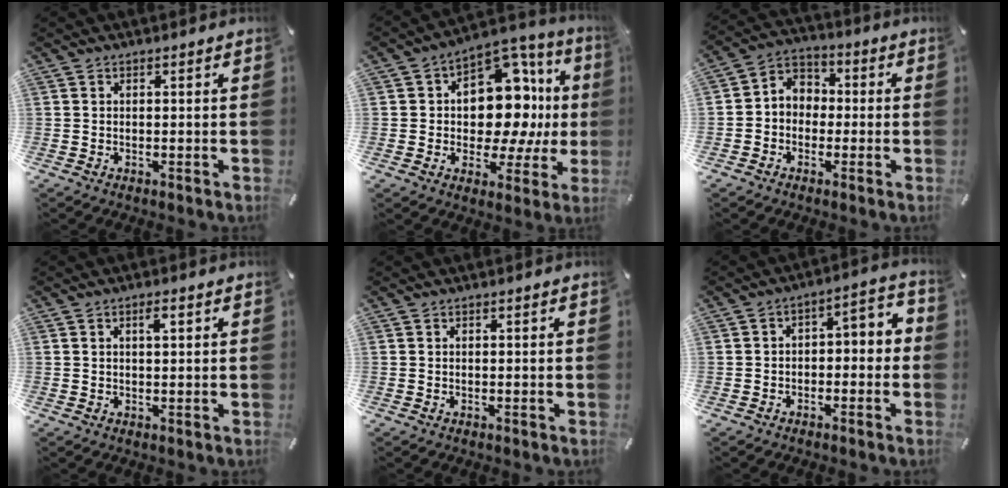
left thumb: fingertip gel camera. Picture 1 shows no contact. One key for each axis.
{"total": 16.9, "fx": 1.6, "fy": 12.1, "fz": 11.6, "tx": -0.149, "ty": -0.033, "tz": 0.027}
{"total": 5.5, "fx": -2.0, "fy": 5.0, "fz": 0.8, "tx": -0.029, "ty": 0.015, "tz": -0.043}
{"total": 2.1, "fx": 0.8, "fy": 0.7, "fz": 1.8, "tx": -0.029, "ty": 0.001, "tz": 0.011}
{"total": 0.0}
{"total": 4.6, "fx": -2.8, "fy": 2.6, "fz": 2.5, "tx": -0.040, "ty": 0.018, "tz": -0.056}